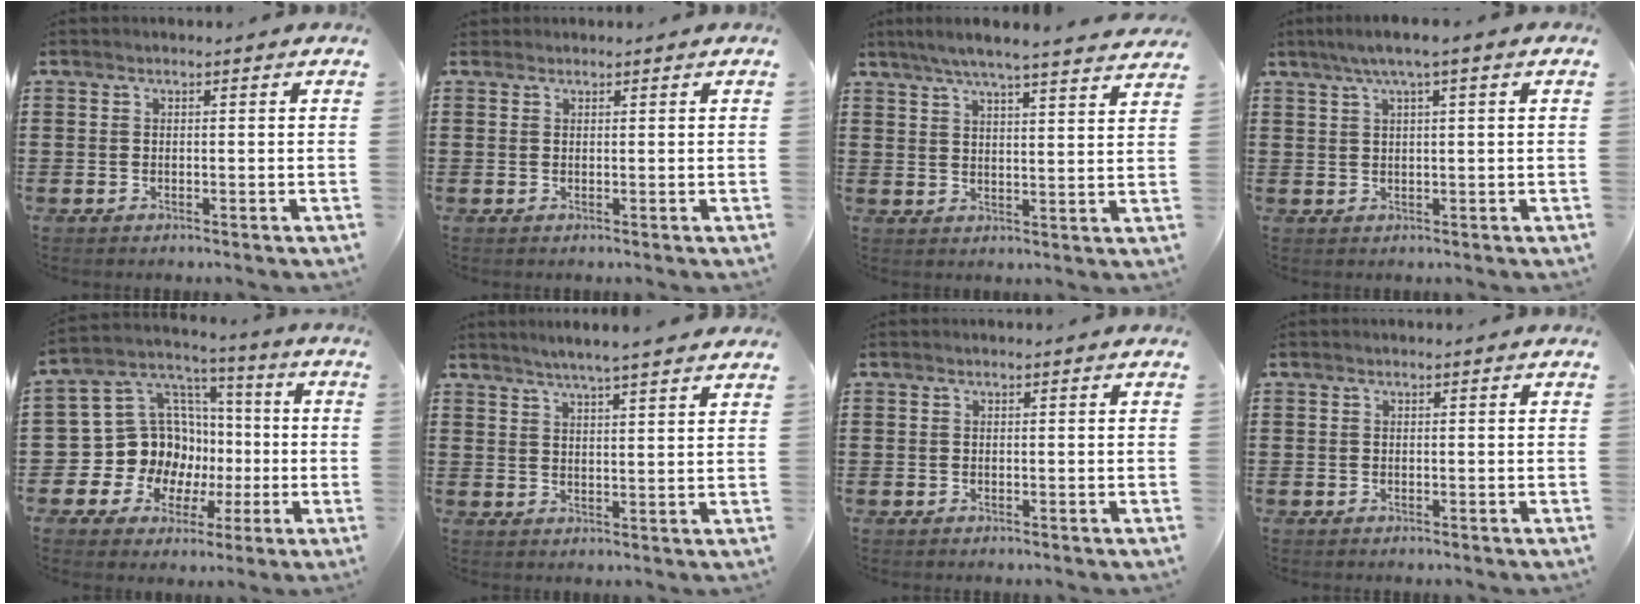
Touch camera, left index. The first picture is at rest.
{"total": 0.6, "force": [0.5, 0.4, 0.1], "torque": [-0.004, 0.003, 0.010]}
{"total": 5.4, "force": [4.8, -0.4, 2.4], "torque": [-0.062, -0.022, 0.083]}
{"total": 3.0, "force": [1.2, 0.0, 2.8], "torque": [-0.054, 0.000, 0.019]}
{"total": 13.0, "force": [-1.6, 12.2, 4.1], "torque": [-0.137, -0.011, -0.016]}
{"total": 3.9, "force": [3.6, -0.6, 1.3], "torque": [-0.038, -0.012, 0.062]}
{"total": 0.0}
{"total": 0.0}